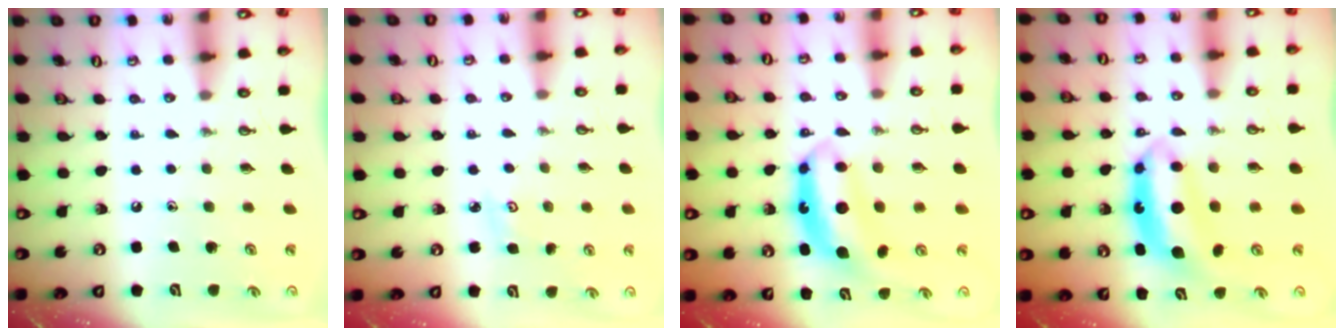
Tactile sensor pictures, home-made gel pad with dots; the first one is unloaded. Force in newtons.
{"total": 2.8, "press": 2.7, "slide": 0.4}
{"total": 8.0, "press": 8.0, "slide": 0.5}
{"total": 7.5, "press": 7.5, "slide": 0.6}